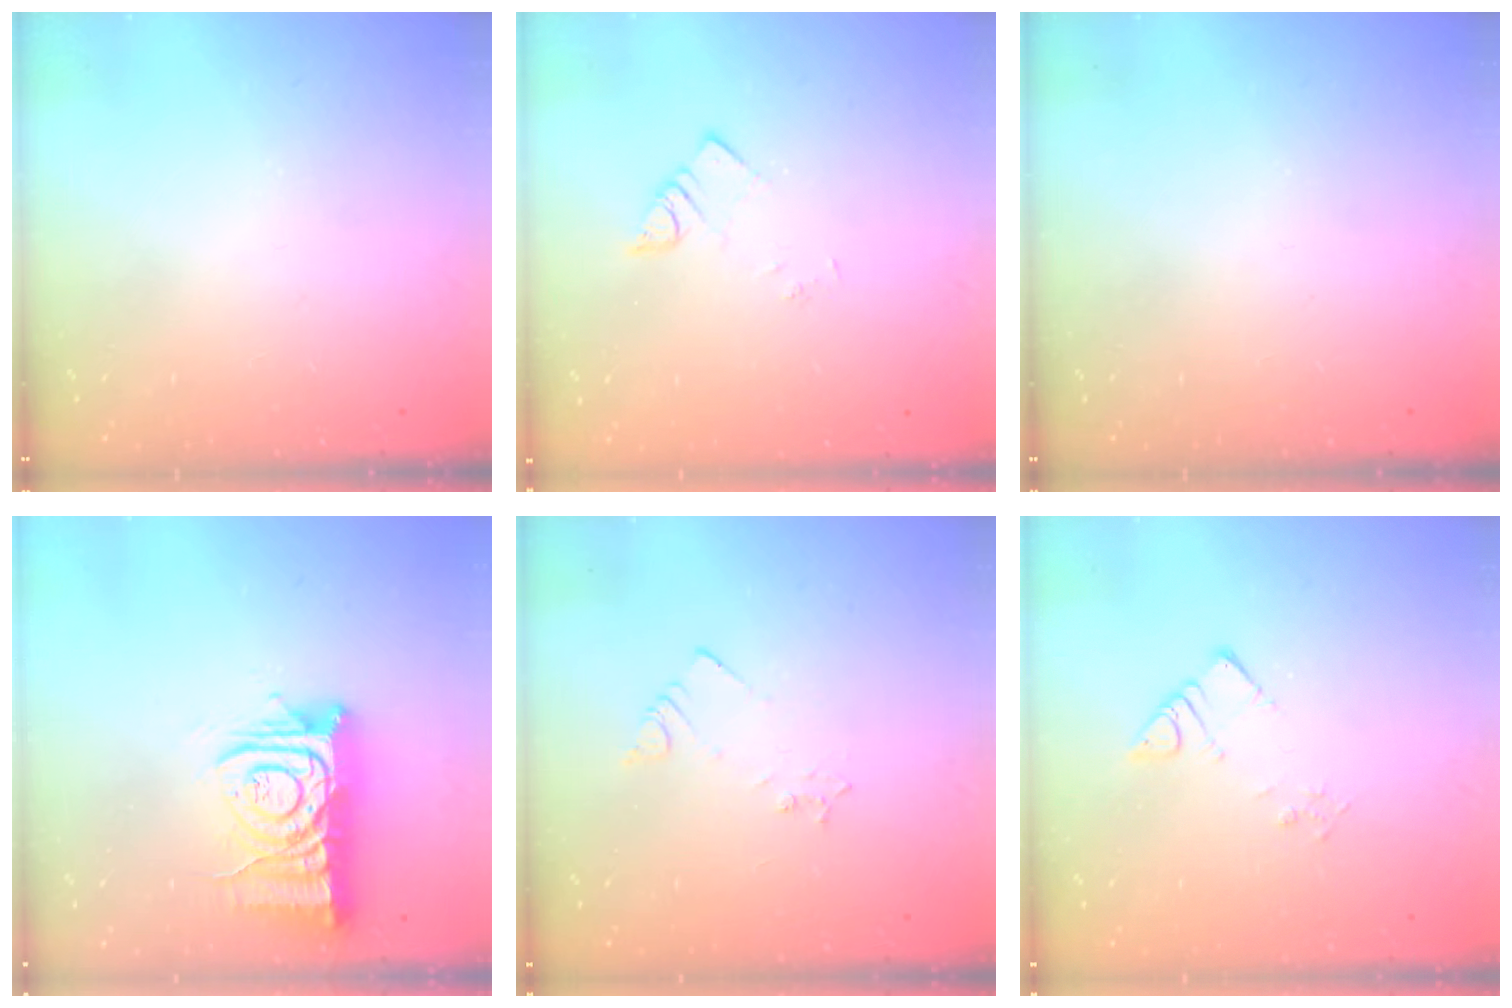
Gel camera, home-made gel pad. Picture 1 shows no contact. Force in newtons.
{"total": 2.2, "press": 2.2, "slide": 0.2}
{"total": 0.0}
{"total": 12.8, "press": 12.8, "slide": 1.4}
{"total": 2.1, "press": 2.1, "slide": 0.3}
{"total": 3.9, "press": 3.9, "slide": 0.2}